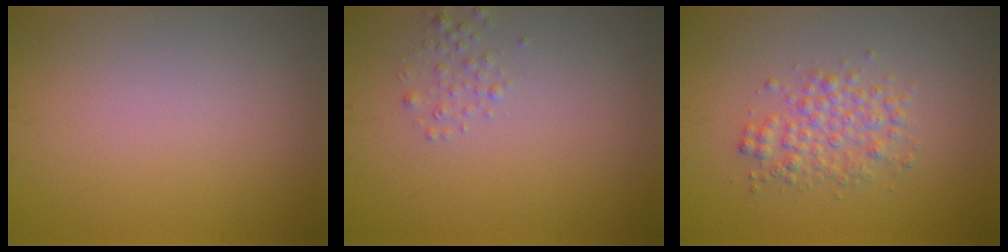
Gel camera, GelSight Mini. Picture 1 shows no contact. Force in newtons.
{"total": 1.2, "press": 1.2, "slide": 0.1}
{"total": 2.7, "press": 2.7, "slide": 0.0}